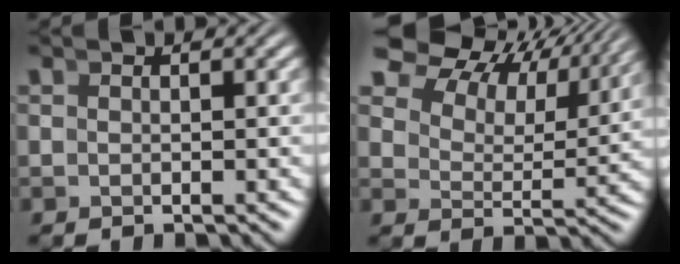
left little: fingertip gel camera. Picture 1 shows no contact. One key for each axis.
{"total": 10.1, "fx": 6.5, "fy": 5.7, "fz": 5.1, "tx": -0.089, "ty": 0.033, "tz": 0.083}